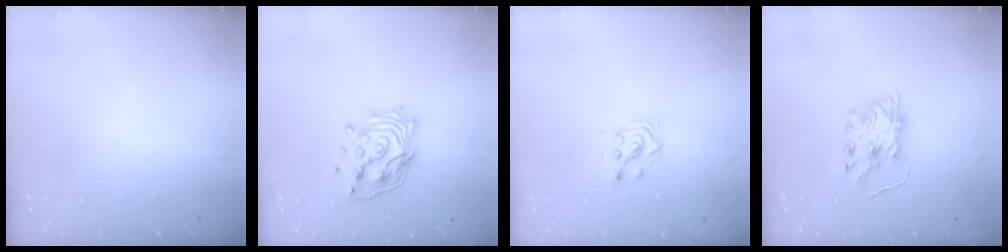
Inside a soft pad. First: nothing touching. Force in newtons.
{"total": 15.4, "press": 15.2, "slide": 1.8}
{"total": 3.8, "press": 3.8, "slide": 0.3}
{"total": 7.3, "press": 7.3, "slide": 0.5}